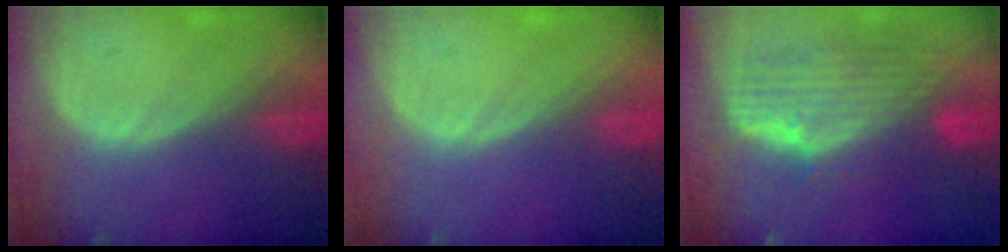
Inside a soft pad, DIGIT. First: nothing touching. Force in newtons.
{"total": 0.0}
{"total": 10.6, "press": 9.2, "slide": 5.4}